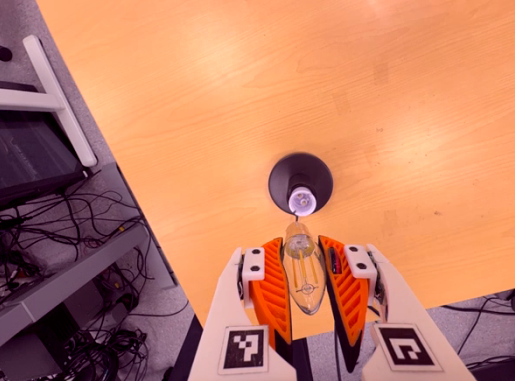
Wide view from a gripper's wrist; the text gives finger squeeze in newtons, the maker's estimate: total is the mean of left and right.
{"total": 22.8, "left": 24.9, "right": 20.7}